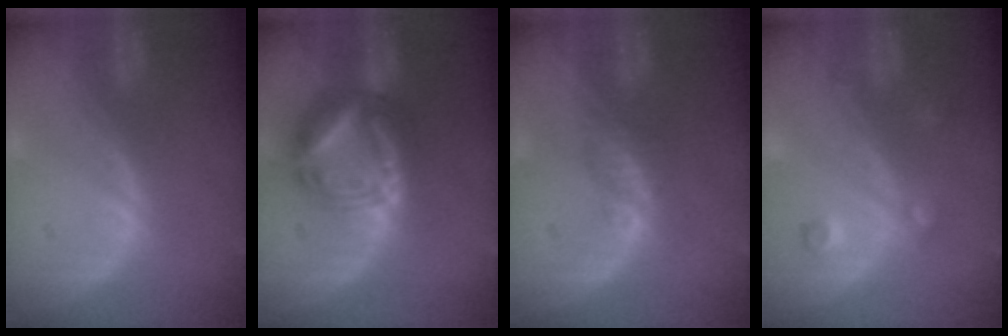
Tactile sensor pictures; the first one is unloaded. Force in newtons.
{"total": 9.1, "press": 9.1, "slide": 0.9}
{"total": 1.8, "press": 1.6, "slide": 0.8}
{"total": 3.5, "press": 3.2, "slide": 1.4}